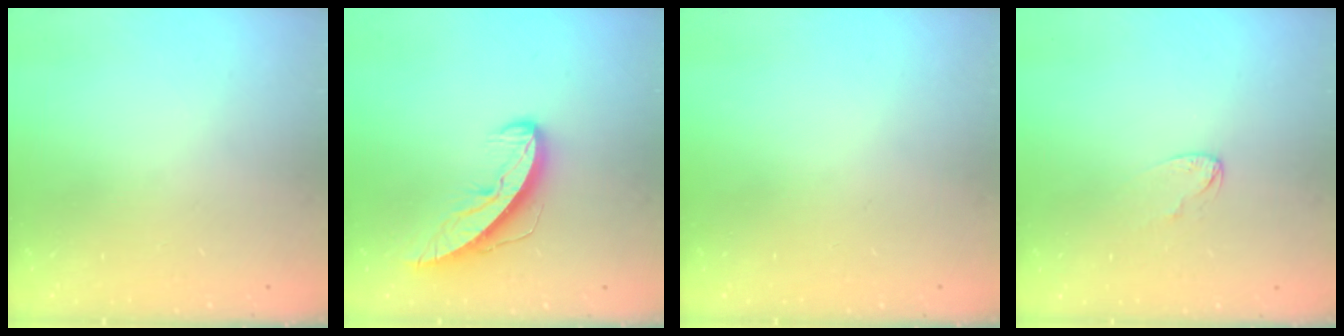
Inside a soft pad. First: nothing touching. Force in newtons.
{"total": 9.7, "press": 9.6, "slide": 0.7}
{"total": 0.0}
{"total": 2.4, "press": 2.4, "slide": 0.2}